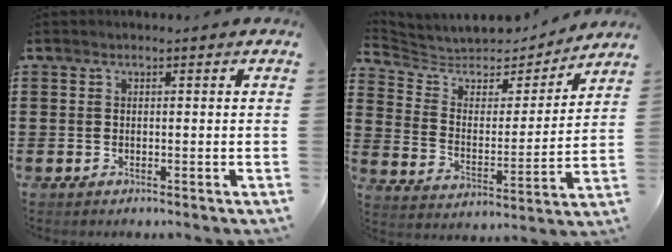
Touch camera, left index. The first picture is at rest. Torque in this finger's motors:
{"motor_torque": [0.16, 0.11, 0.19, 0.03]}